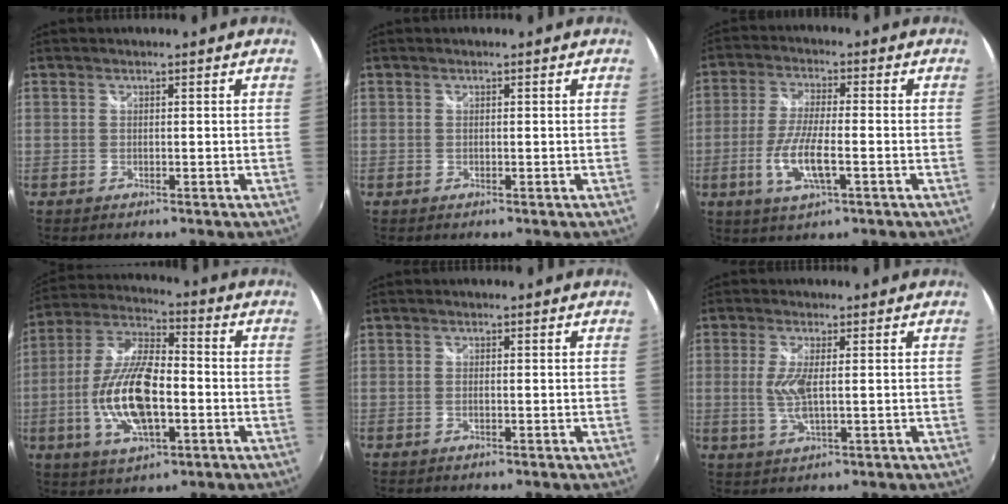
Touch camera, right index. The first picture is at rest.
{"total": 0.0}
{"total": 9.2, "force": [-2.9, 2.4, 8.4], "torque": [-0.173, -0.010, -0.057]}
{"total": 16.3, "force": [-3.7, 6.6, 14.5], "torque": [-0.297, -0.004, -0.066]}
{"total": 0.9, "force": [-0.2, 0.2, 0.8], "torque": [-0.018, 0.000, -0.007]}
{"total": 5.0, "force": [0.1, 1.1, 4.9], "torque": [-0.104, -0.007, 0.001]}